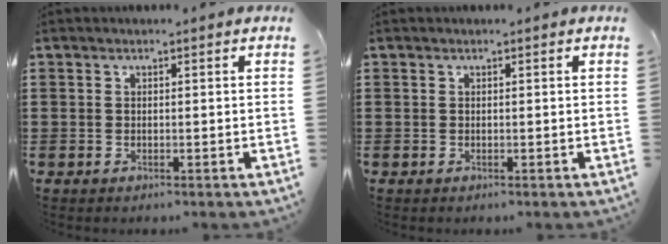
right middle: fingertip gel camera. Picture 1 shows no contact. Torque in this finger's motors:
{"motor_torque": [-0.01, 0.02, -0.02, -0.01]}